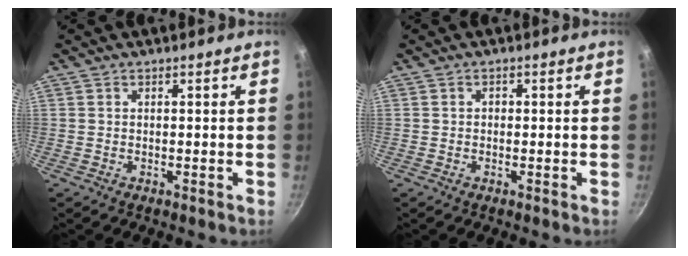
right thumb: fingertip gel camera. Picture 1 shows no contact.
{"total": 0.7, "force": [-0.1, 0.6, 0.4], "torque": [0.001, 0.003, -0.005]}